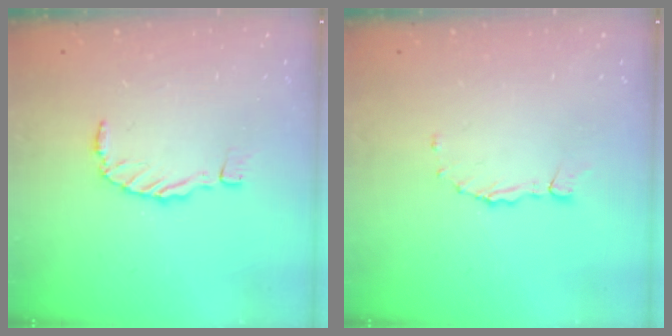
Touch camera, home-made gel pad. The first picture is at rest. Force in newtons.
{"total": 1.9, "press": 1.9, "slide": 0.2}